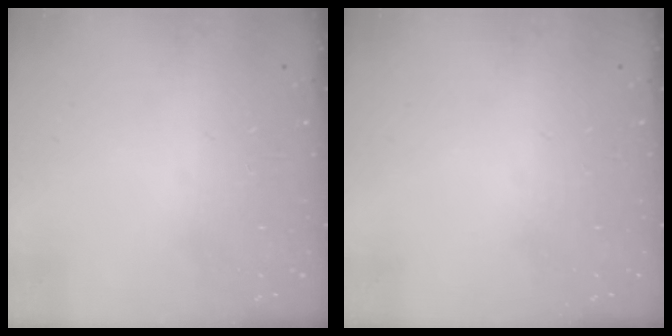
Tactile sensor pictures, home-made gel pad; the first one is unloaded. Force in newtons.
{"total": 0.0}